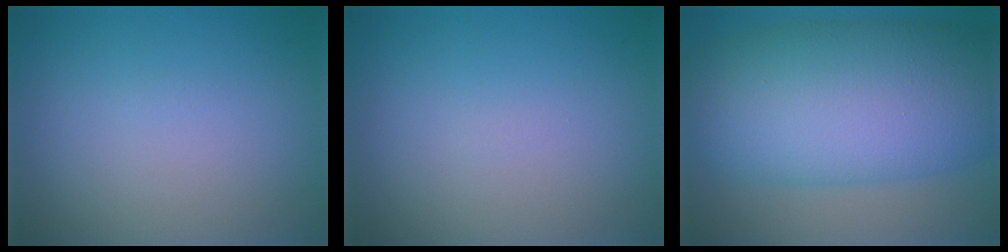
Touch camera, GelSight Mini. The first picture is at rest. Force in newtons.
{"total": 0.0}
{"total": 13.4, "press": 13.4, "slide": 0.0}